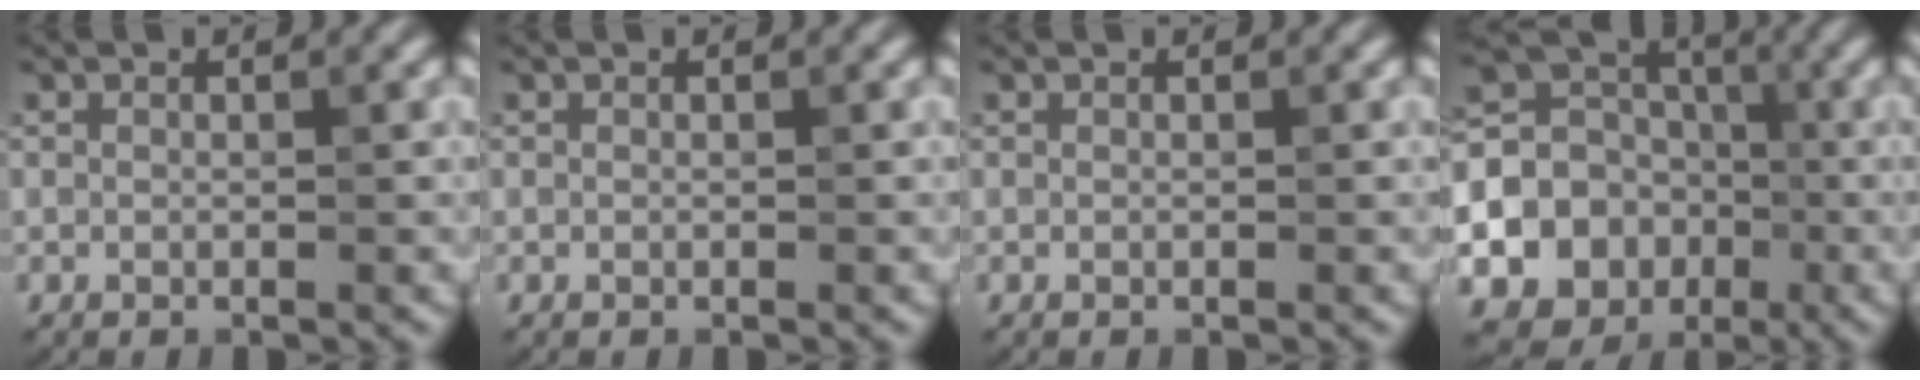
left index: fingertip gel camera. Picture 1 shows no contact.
{"total": 0.0}
{"total": 0.0}
{"total": 15.7, "force": [-4.1, 14.6, 4.1], "torque": [-0.111, -0.018, -0.086]}